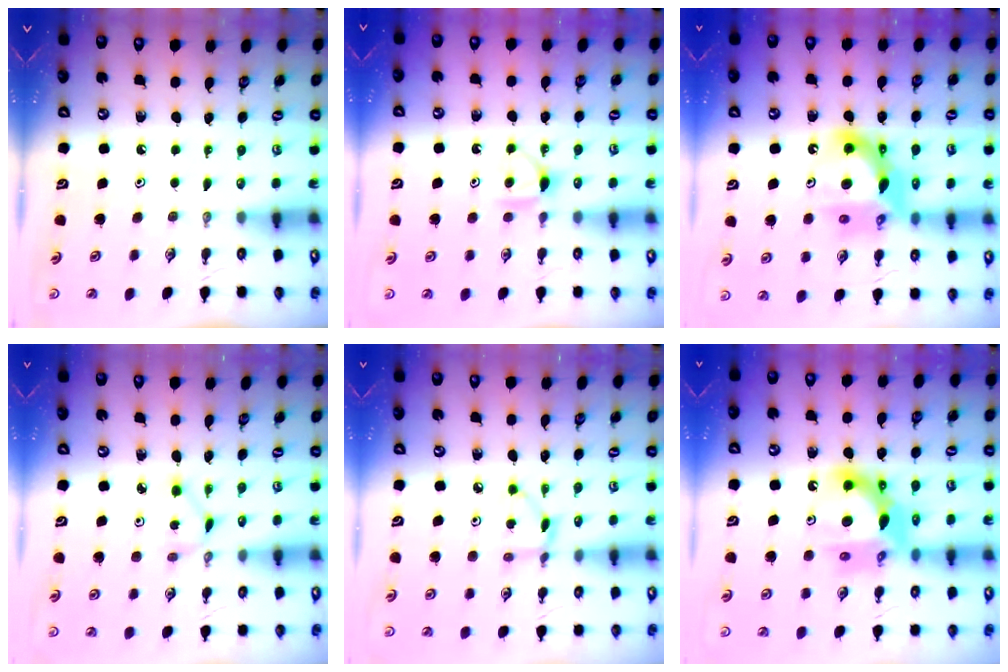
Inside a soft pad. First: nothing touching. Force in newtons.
{"total": 5.3, "press": 5.3, "slide": 0.4}
{"total": 12.4, "press": 12.1, "slide": 2.7}
{"total": 2.3, "press": 2.3, "slide": 0.3}
{"total": 4.4, "press": 4.3, "slide": 0.5}
{"total": 14.0, "press": 13.9, "slide": 1.3}